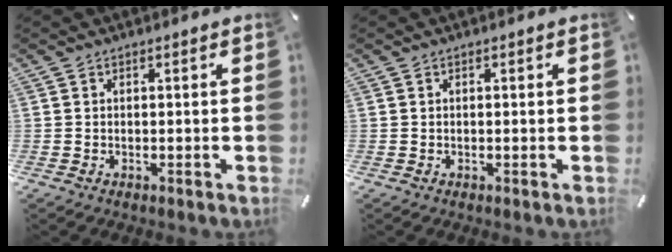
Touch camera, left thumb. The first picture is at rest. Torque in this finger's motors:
{"motor_torque": [0.03, -0.07, 0.00, 0.06, -0.01]}